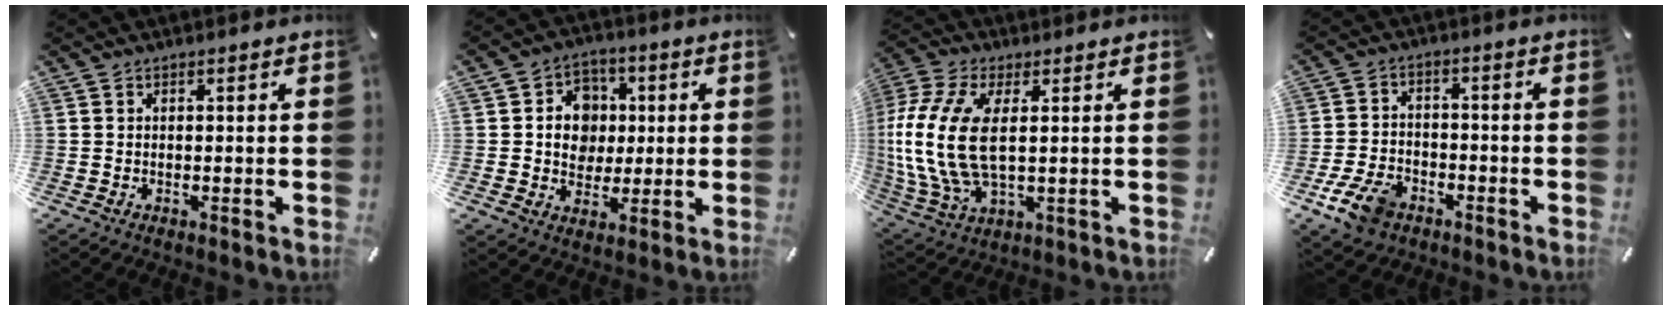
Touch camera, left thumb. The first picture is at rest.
{"total": 9.4, "force": [0.5, 8.7, 3.4], "torque": [-0.046, 0.008, 0.012]}
{"total": 16.2, "force": [2.1, 8.1, 13.9], "torque": [-0.325, -0.015, 0.035]}
{"total": 9.1, "force": [-4.9, 5.8, 4.9], "torque": [-0.109, 0.022, -0.089]}